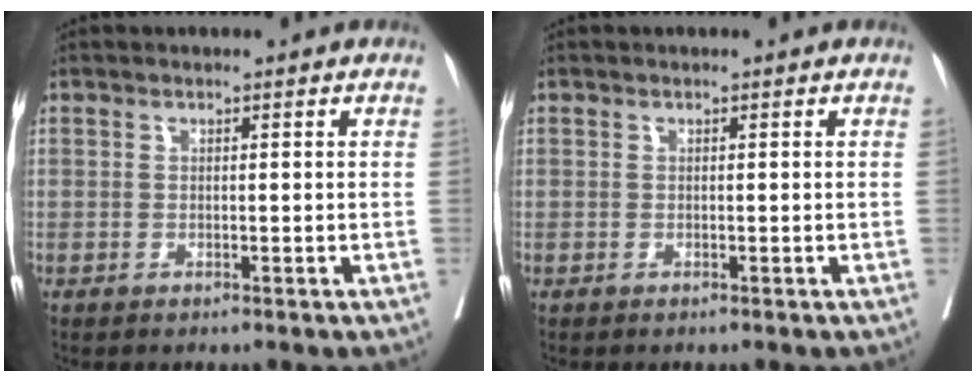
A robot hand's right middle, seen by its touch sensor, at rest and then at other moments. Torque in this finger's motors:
{"motor_torque": [0.09, -0.03, 0.03, 0.00]}